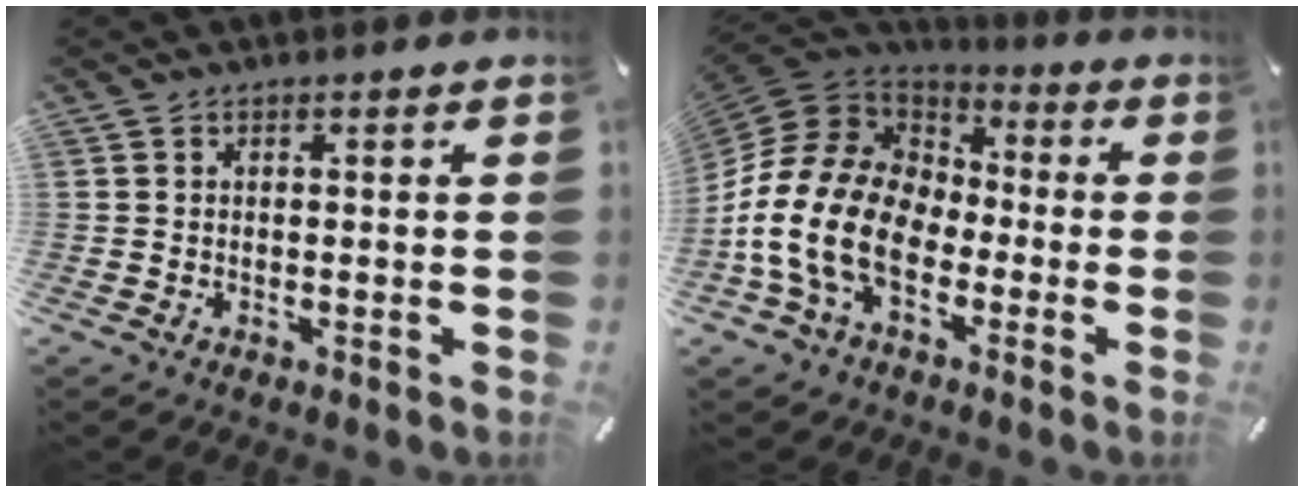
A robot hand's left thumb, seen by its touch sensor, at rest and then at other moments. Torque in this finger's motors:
{"motor_torque": [-0.03, 3.26, 0.74, 0.26, 0.86]}